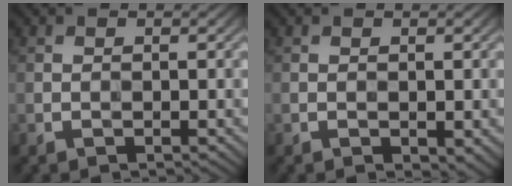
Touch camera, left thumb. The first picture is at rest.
{"total": 1.4, "force": [-0.4, 0.6, 1.2], "torque": [-0.017, -0.006, -0.004]}